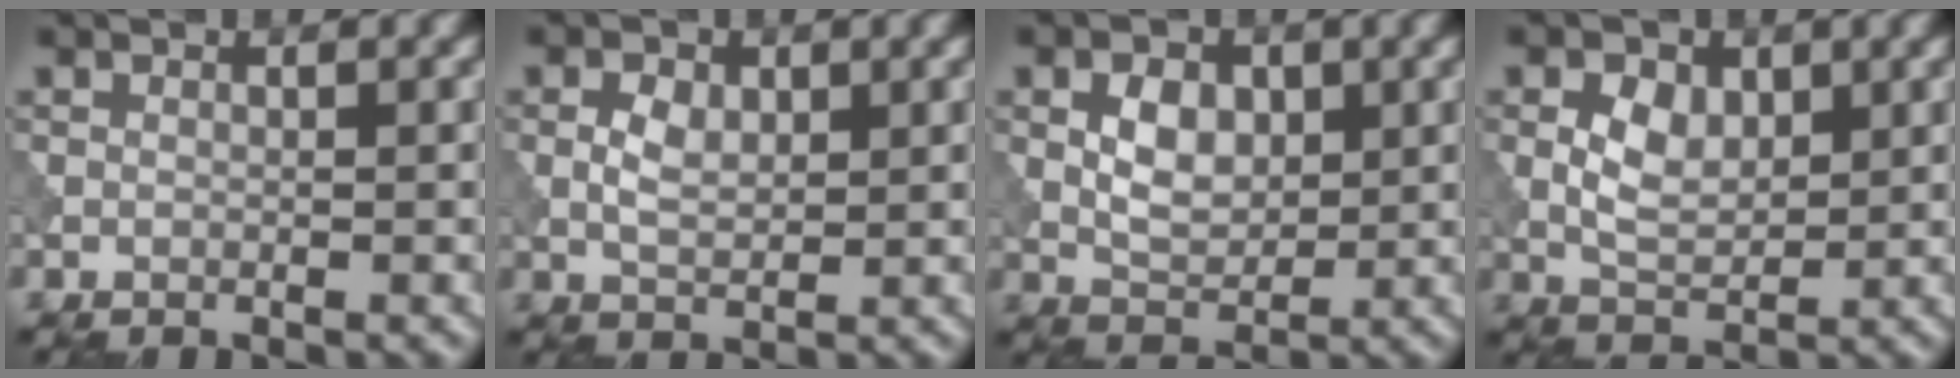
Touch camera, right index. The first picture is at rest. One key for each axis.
{"total": 2.3, "fx": 0.5, "fy": 1.4, "fz": 1.7, "tx": -0.036, "ty": -0.001, "tz": 0.008}
{"total": 3.5, "fx": 0.6, "fy": 2.3, "fz": 2.6, "tx": -0.048, "ty": 0.000, "tz": 0.010}
{"total": 3.4, "fx": 0.7, "fy": 2.2, "fz": 2.5, "tx": -0.052, "ty": -0.001, "tz": 0.011}